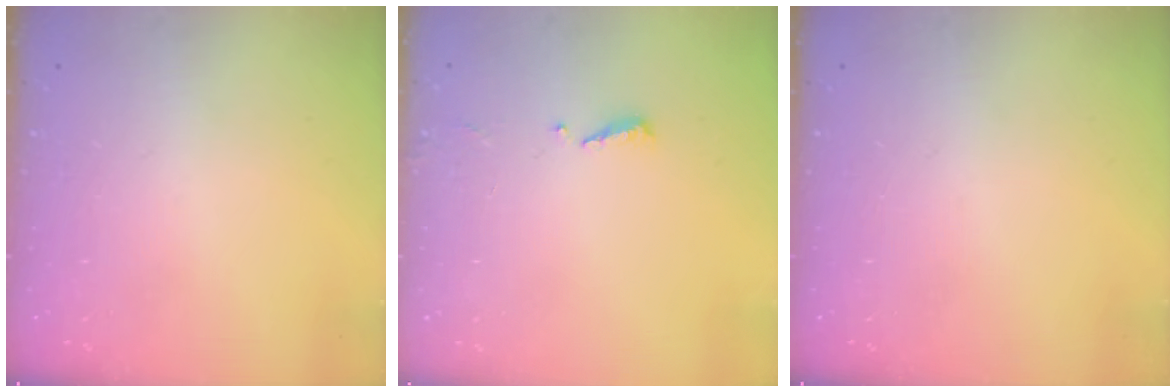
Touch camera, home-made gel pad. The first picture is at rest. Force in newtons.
{"total": 4.9, "press": 4.8, "slide": 0.4}
{"total": 0.0}